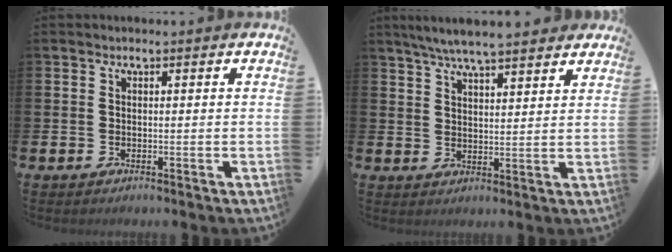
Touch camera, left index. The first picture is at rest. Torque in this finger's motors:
{"motor_torque": [1.03, -1.11, 1.02, 0.21]}